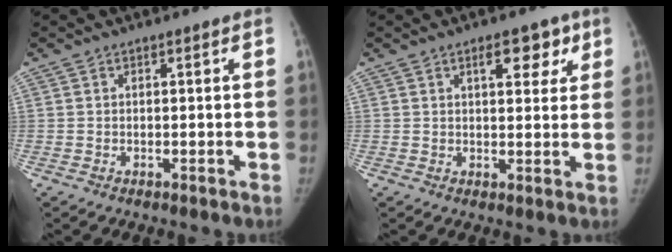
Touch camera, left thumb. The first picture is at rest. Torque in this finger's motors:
{"motor_torque": [0.51, 0.52, 0.43, -0.24, 0.00]}